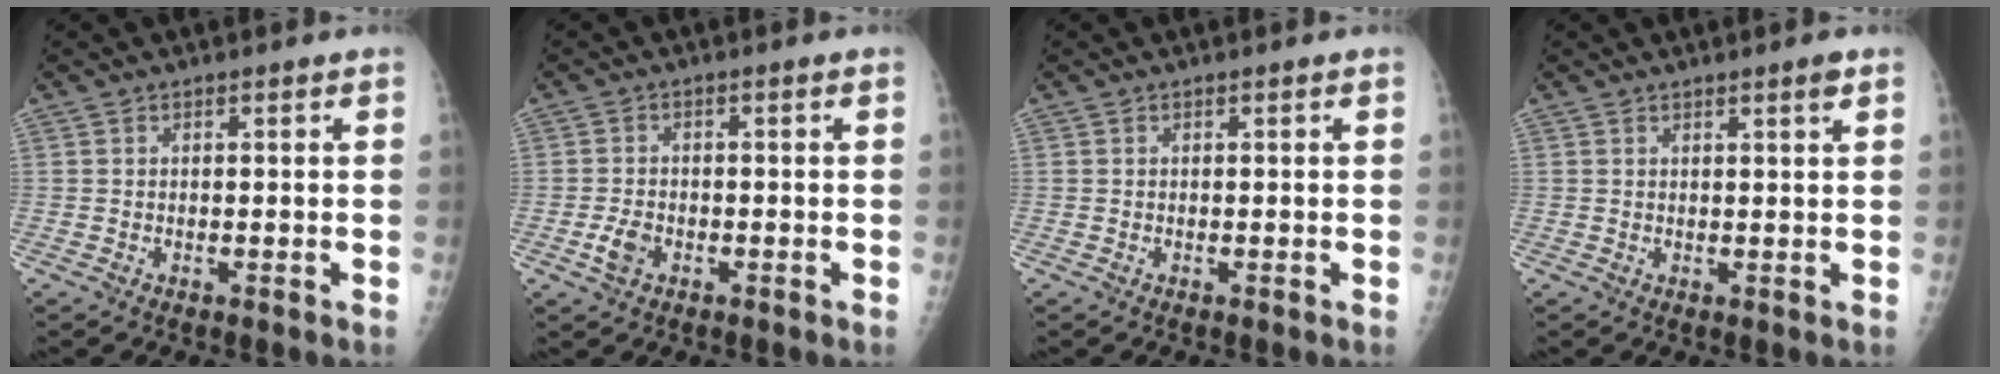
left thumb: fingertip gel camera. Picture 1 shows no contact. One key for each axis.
{"total": 3.3, "fx": -1.4, "fy": 2.1, "fz": 2.2, "tx": -0.044, "ty": 0.009, "tz": -0.025}
{"total": 0.0}
{"total": 1.7, "fx": 1.1, "fy": 0.0, "fz": 1.2, "tx": -0.017, "ty": -0.007, "tz": 0.016}